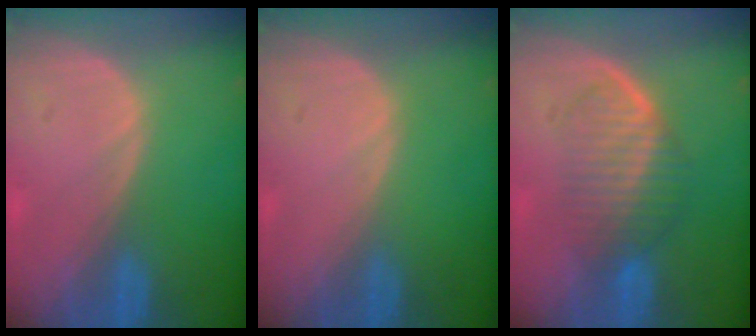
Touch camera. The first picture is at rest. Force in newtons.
{"total": 0.0}
{"total": 6.1, "press": 6.1, "slide": 1.1}